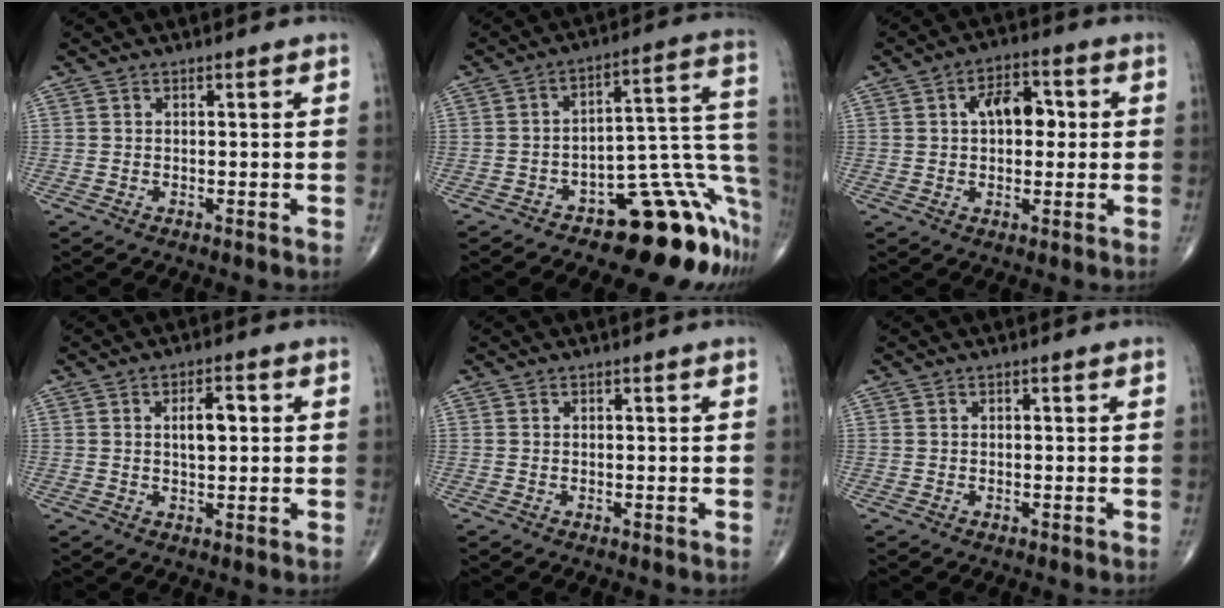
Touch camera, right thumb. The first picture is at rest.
{"total": 18.4, "force": [-10.9, 7.3, 12.9], "torque": [-0.053, 0.125, -0.149]}
{"total": 8.2, "force": [1.4, 4.9, 6.4], "torque": [-0.076, 0.016, 0.016]}
{"total": 4.6, "force": [0.8, 2.1, 4.0], "torque": [-0.061, 0.003, 0.012]}
{"total": 0.0}
{"total": 0.0}